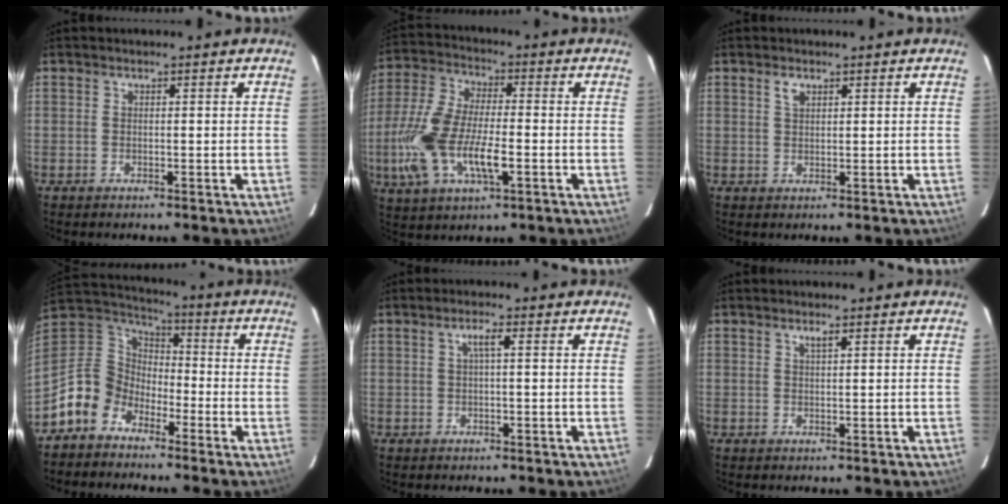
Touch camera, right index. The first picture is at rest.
{"total": 15.3, "force": [-3.9, 5.9, 13.6], "torque": [-0.302, -0.007, -0.077]}
{"total": 1.7, "force": [1.0, 0.9, 1.0], "torque": [-0.019, 0.004, 0.019]}
{"total": 10.4, "force": [-6.9, 7.2, 2.9], "torque": [-0.074, 0.034, -0.147]}
{"total": 2.0, "force": [0.3, 0.0, 2.0], "torque": [-0.037, 0.006, 0.004]}
{"total": 0.9, "force": [0.6, 0.0, 0.7], "torque": [-0.012, 0.002, 0.011]}